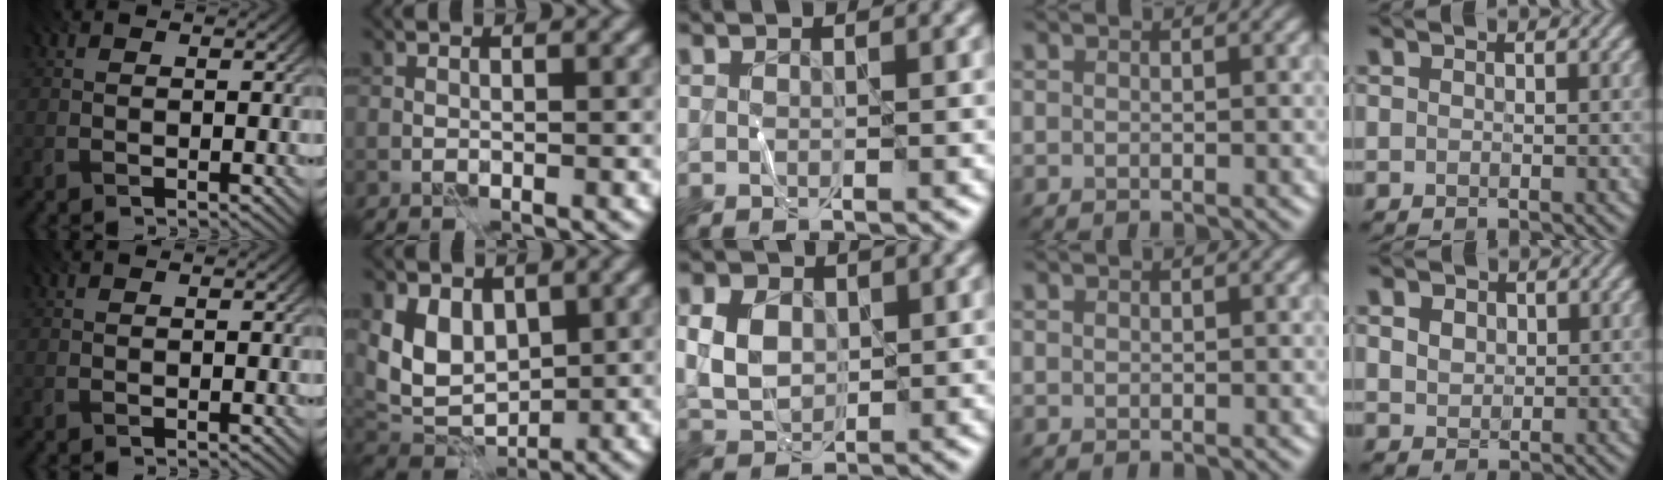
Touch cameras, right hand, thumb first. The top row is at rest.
{"index": {"total": 5.6, "force": [1.7, 4.0, 3.5], "torque": [-0.071, -0.012, 0.035]}, "middle": {"total": 4.2, "force": [0.7, 3.2, 2.6], "torque": [-0.058, 0.001, 0.011]}, "little": {"total": 1.7, "force": [0.5, 1.4, 0.8], "torque": [-0.031, -0.001, 0.016]}}